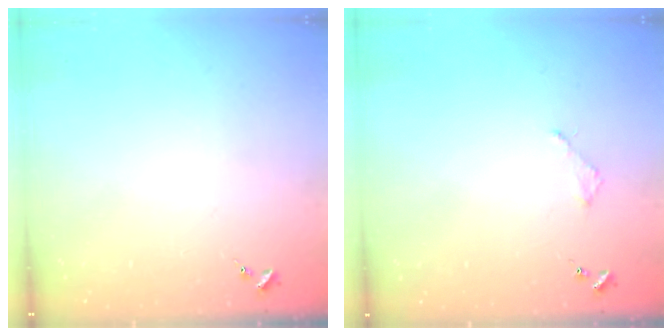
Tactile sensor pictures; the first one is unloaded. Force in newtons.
{"total": 2.0, "press": 2.0, "slide": 0.3}